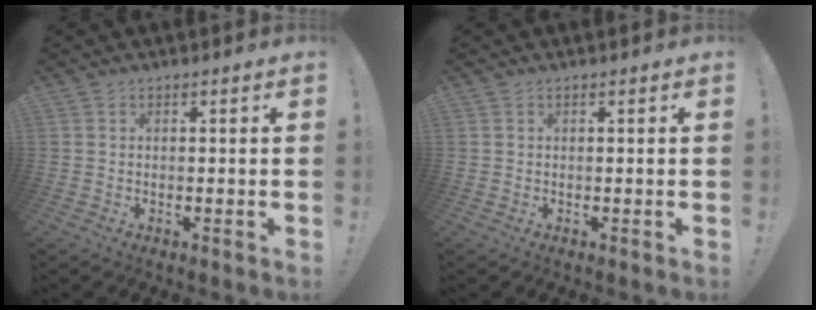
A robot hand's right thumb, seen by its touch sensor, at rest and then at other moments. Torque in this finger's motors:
{"motor_torque": [0.00, 0.00, 0.01, 0.05, 0.00]}